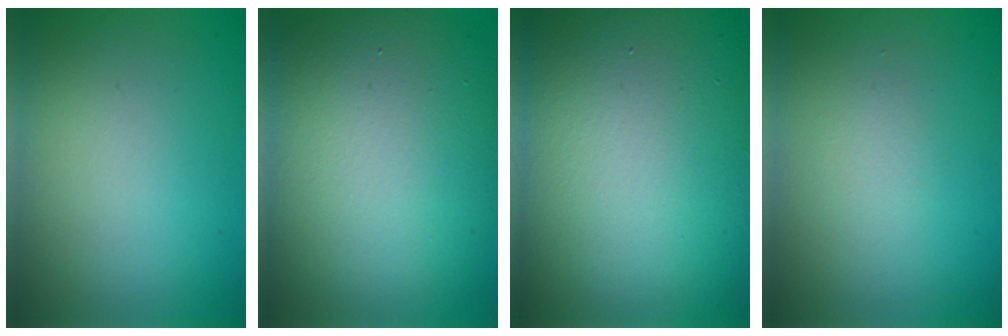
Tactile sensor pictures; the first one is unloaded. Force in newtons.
{"total": 13.8, "press": 13.7, "slide": 1.4}
{"total": 23.2, "press": 23.2, "slide": 1.1}
{"total": 0.9, "press": 0.9, "slide": 0.1}